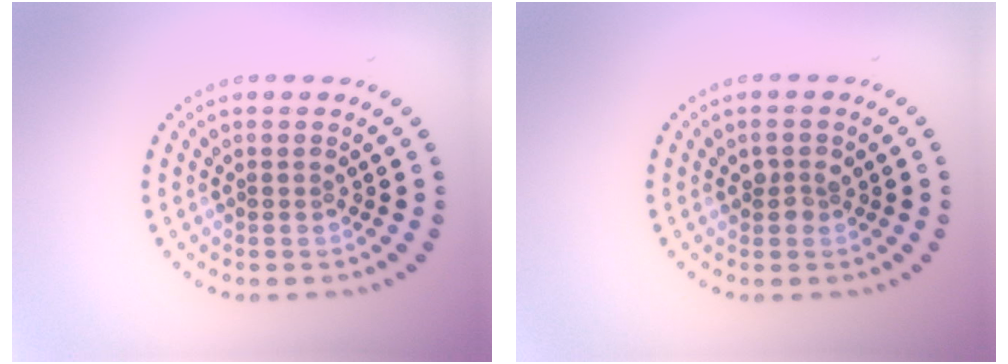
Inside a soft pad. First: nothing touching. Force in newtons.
{"total": 1.1, "press": 1.1, "slide": 0.3}